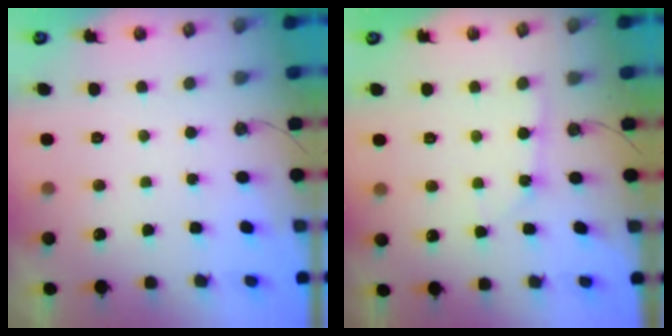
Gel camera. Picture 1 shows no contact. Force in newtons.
{"total": 2.2, "press": 2.2, "slide": 0.3}